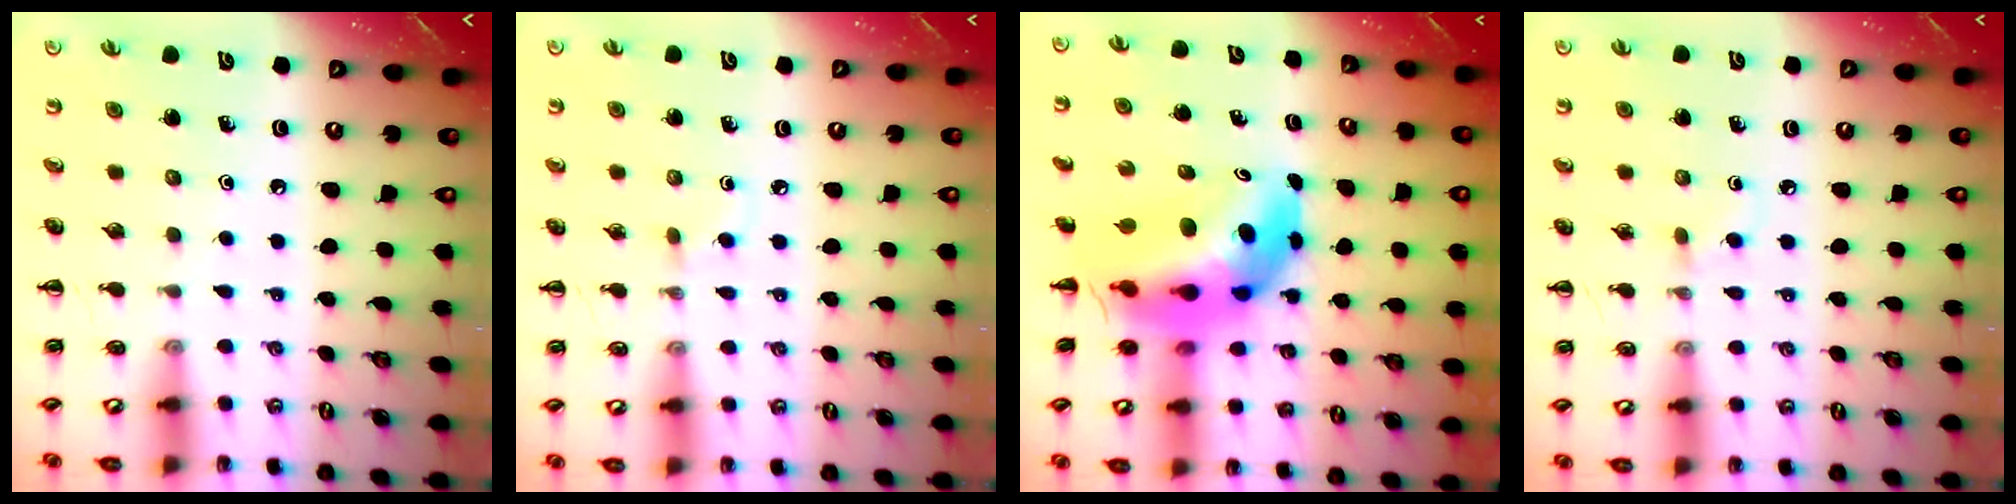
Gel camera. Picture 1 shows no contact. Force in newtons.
{"total": 2.0, "press": 1.8, "slide": 0.9}
{"total": 11.3, "press": 10.8, "slide": 3.5}
{"total": 2.7, "press": 2.5, "slide": 0.9}